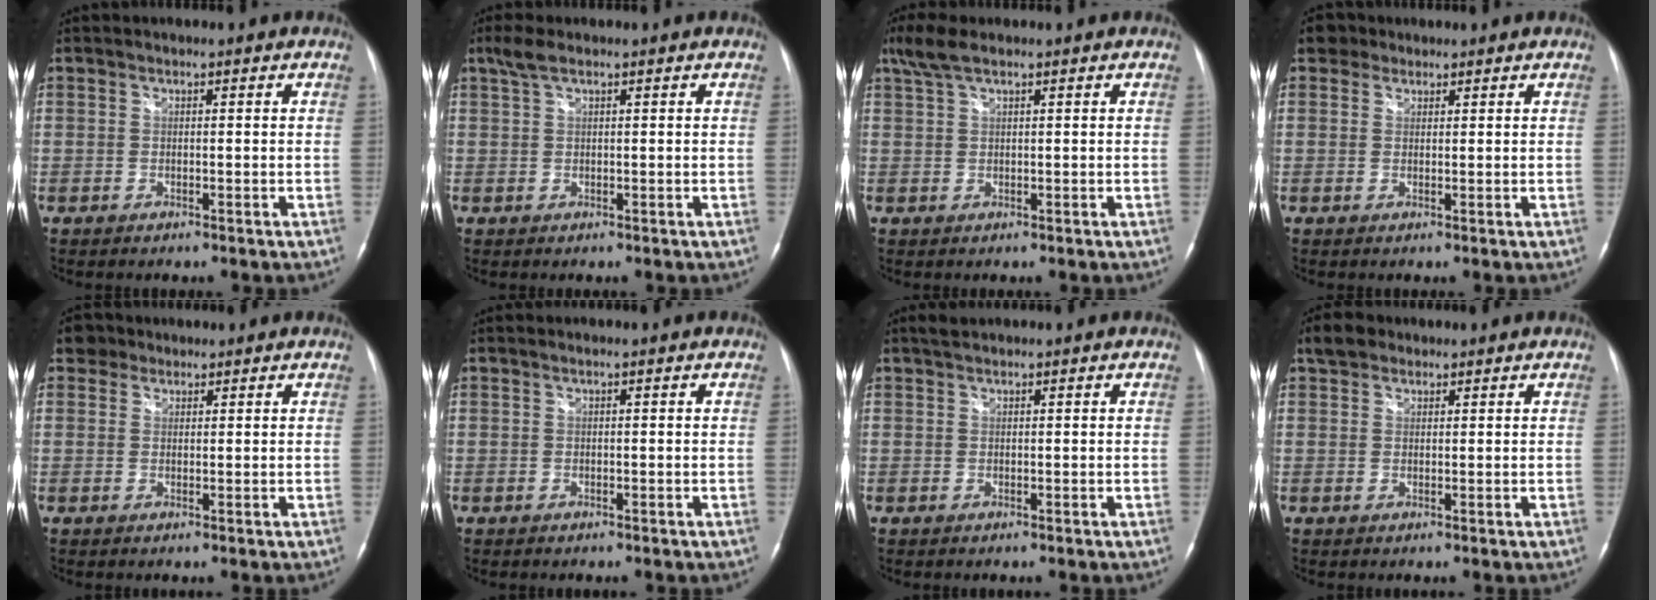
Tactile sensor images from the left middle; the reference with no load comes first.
{"total": 2.4, "force": [1.7, 0.5, 1.6], "torque": [-0.040, 0.014, 0.038]}
{"total": 3.8, "force": [2.8, 0.7, 2.5], "torque": [-0.062, 0.018, 0.061]}
{"total": 2.3, "force": [1.7, 1.6, 0.0], "torque": [0.001, 0.013, 0.025]}
{"total": 2.5, "force": [1.8, 1.7, 0.0], "torque": [0.003, 0.011, 0.026]}
{"total": 0.0}
{"total": 1.3, "force": [1.2, 0.2, 0.5], "torque": [-0.014, 0.011, 0.025]}
{"total": 3.1, "force": [2.2, 1.9, 1.0], "torque": [-0.024, 0.018, 0.040]}